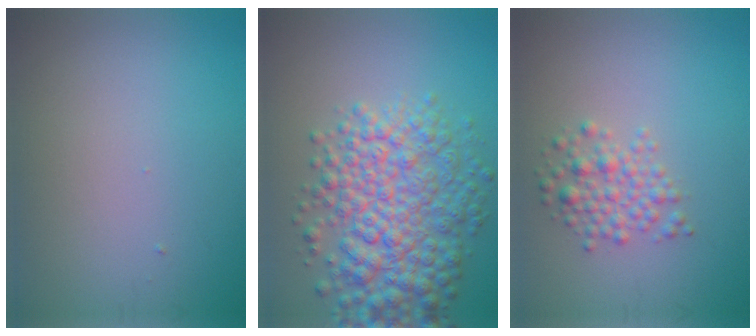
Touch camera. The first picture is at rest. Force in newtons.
{"total": 7.7, "press": 7.7, "slide": 0.2}
{"total": 2.6, "press": 2.6, "slide": 0.2}